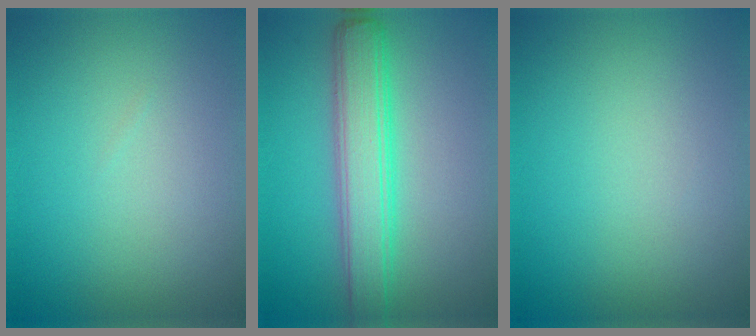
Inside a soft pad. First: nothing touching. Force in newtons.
{"total": 5.2, "press": 5.2, "slide": 0.1}
{"total": 0.0}